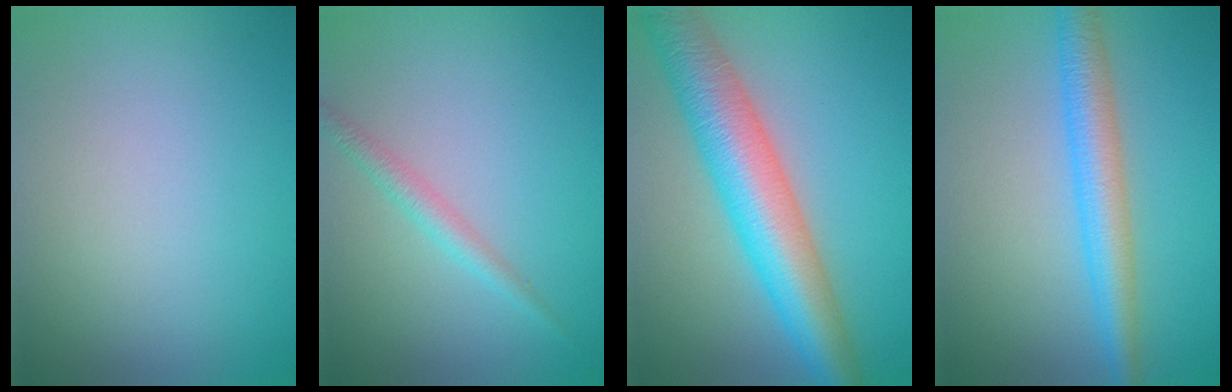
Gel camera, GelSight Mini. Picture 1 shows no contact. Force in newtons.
{"total": 1.8, "press": 1.8, "slide": 0.0}
{"total": 8.9, "press": 8.9, "slide": 0.1}
{"total": 4.5, "press": 4.5, "slide": 0.0}